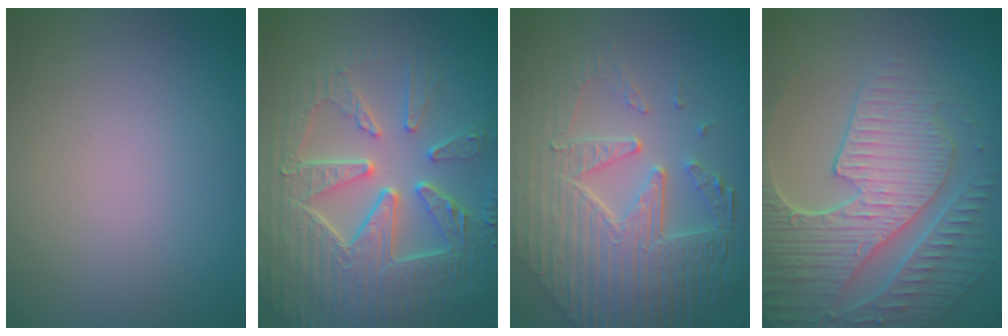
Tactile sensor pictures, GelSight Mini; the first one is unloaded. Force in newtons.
{"total": 9.0, "press": 6.6, "slide": 6.1}
{"total": 8.8, "press": 6.0, "slide": 6.4}
{"total": 8.5, "press": 6.1, "slide": 5.9}